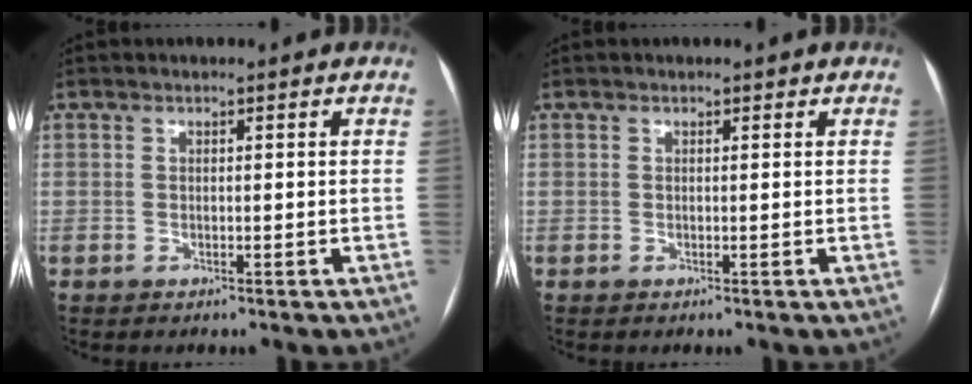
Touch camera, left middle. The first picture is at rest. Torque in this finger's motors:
{"motor_torque": [-0.01, 0.00, -0.01, -0.01]}